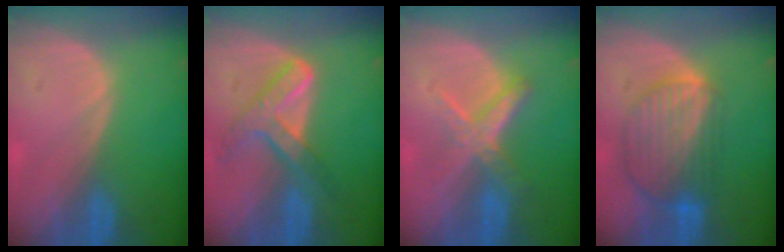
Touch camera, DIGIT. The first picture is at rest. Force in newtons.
{"total": 7.3, "press": 6.2, "slide": 3.8}
{"total": 6.2, "press": 5.5, "slide": 2.7}
{"total": 8.9, "press": 7.7, "slide": 4.4}